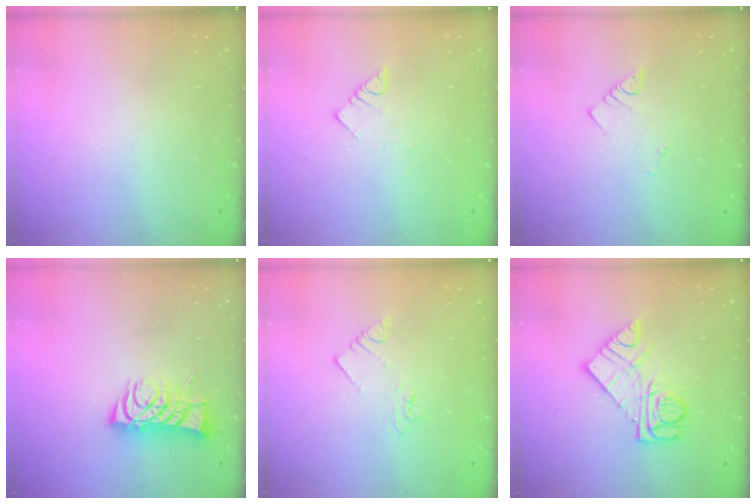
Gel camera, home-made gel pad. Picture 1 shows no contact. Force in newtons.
{"total": 4.0, "press": 4.0, "slide": 0.4}
{"total": 2.1, "press": 2.1, "slide": 0.4}
{"total": 7.8, "press": 7.7, "slide": 0.6}
{"total": 2.1, "press": 2.1, "slide": 0.4}
{"total": 12.0, "press": 11.9, "slide": 1.1}